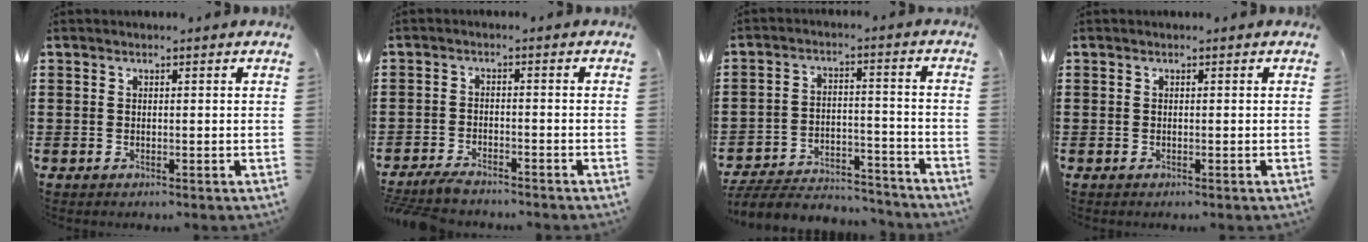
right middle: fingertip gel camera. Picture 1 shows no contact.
{"total": 3.0, "force": [-2.9, 0.4, 0.8], "torque": [-0.023, 0.001, -0.063]}
{"total": 5.5, "force": [-5.2, 1.1, 1.1], "torque": [-0.031, 0.006, -0.107]}
{"total": 0.0}